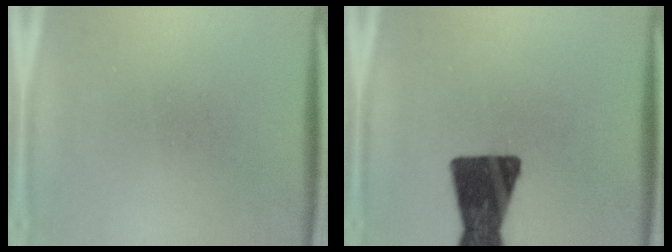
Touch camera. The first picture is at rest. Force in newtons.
{"total": 16.5}